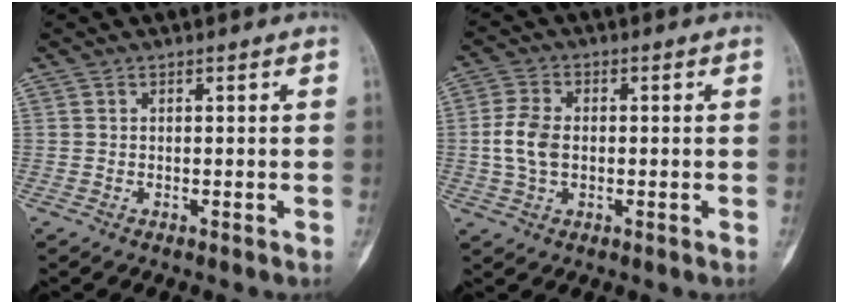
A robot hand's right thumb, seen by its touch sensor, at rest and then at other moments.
{"total": 6.5, "force": [-0.2, 4.3, 4.8], "torque": [-0.101, 0.009, -0.007]}